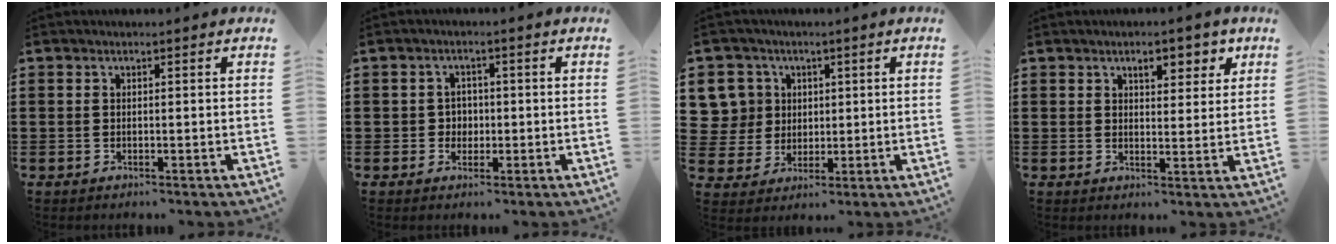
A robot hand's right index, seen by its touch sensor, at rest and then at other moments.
{"total": 2.2, "force": [-0.1, 2.1, 0.8], "torque": [-0.022, 0.007, -0.006]}
{"total": 7.3, "force": [2.0, 7.0, 1.0], "torque": [-0.065, 0.016, 0.040]}
{"total": 4.4, "force": [2.7, 2.0, 2.8], "torque": [-0.033, -0.002, 0.039]}